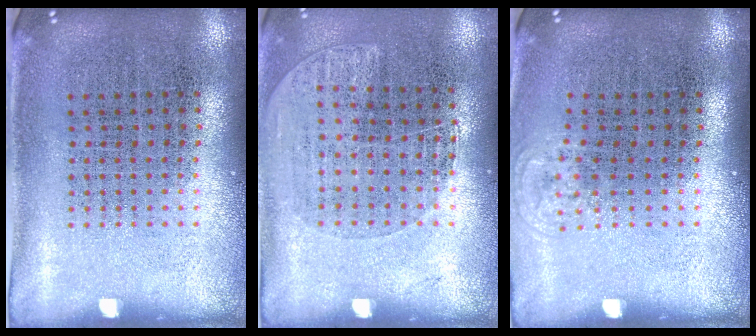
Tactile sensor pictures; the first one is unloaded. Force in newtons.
{"total": 1.1, "press": 0.9, "slide": 0.6}
{"total": 0.6, "press": 0.4, "slide": 0.3}